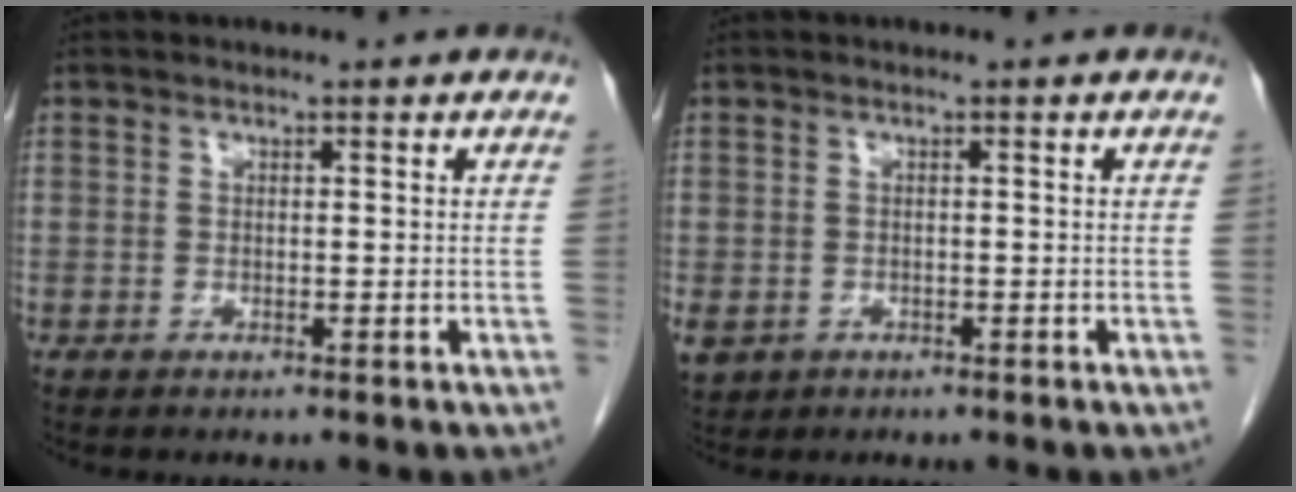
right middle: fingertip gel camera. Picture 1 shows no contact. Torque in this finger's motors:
{"motor_torque": [1.15, -0.98, 0.89, 0.21]}